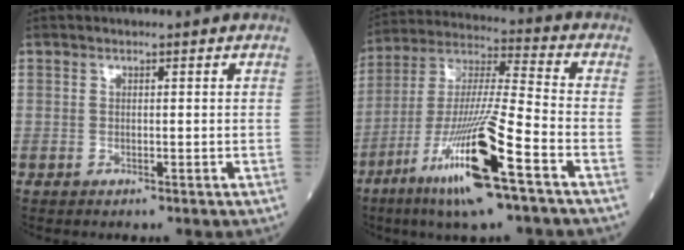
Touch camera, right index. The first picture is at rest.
{"total": 17.5, "force": [-8.6, 0.2, 15.2], "torque": [-0.322, -0.032, -0.163]}